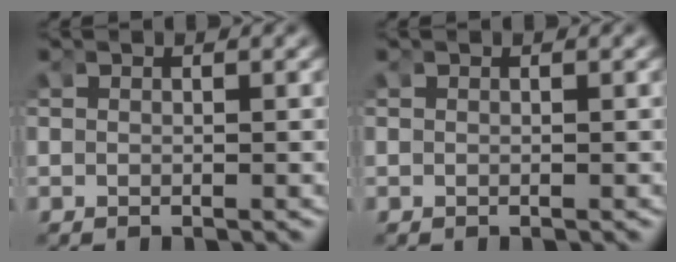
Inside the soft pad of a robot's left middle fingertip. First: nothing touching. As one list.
[{"total": 0.0}]